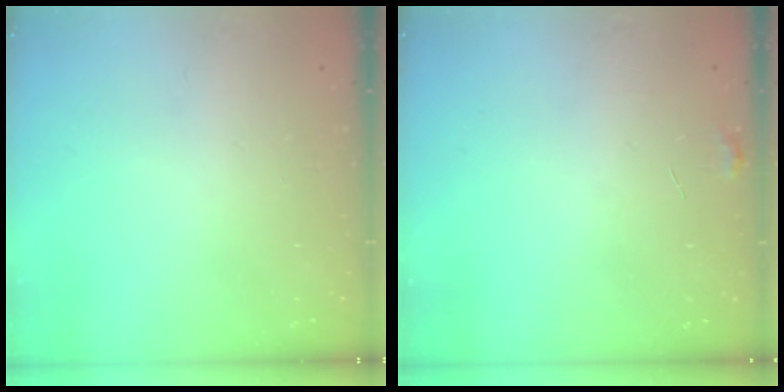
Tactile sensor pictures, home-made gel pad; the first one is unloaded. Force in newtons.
{"total": 5.7, "press": 5.7, "slide": 0.3}